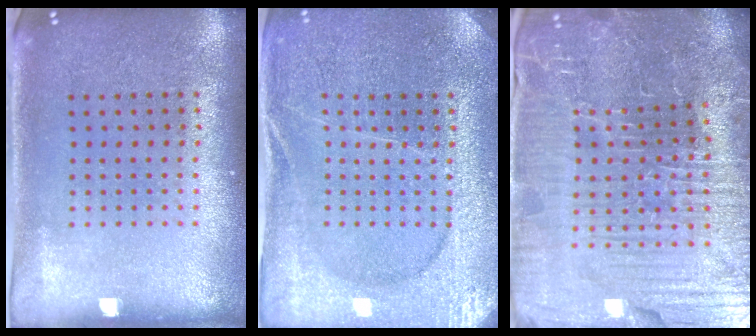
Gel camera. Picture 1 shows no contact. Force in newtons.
{"total": 3.3, "press": 3.2, "slide": 0.6}
{"total": 6.1, "press": 5.7, "slide": 2.1}